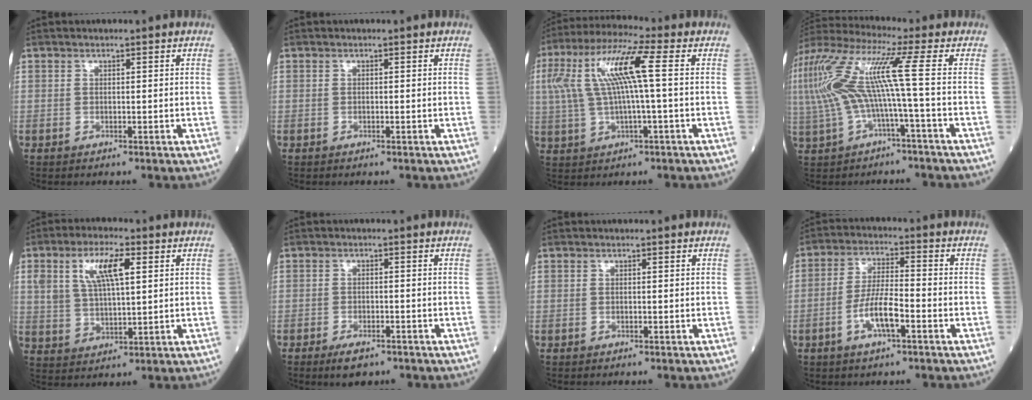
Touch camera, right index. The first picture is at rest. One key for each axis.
{"total": 0.0}
{"total": 11.8, "fx": 1.9, "fy": 1.0, "fz": 11.6, "tx": -0.243, "ty": 0.034, "tz": 0.035}
{"total": 13.0, "fx": -0.6, "fy": 0.2, "fz": 13.0, "tx": -0.285, "ty": 0.037, "tz": -0.017}
{"total": 8.8, "fx": 3.3, "fy": 2.8, "fz": 7.7, "tx": -0.156, "ty": 0.017, "tz": 0.067}
{"total": 3.5, "fx": -2.4, "fy": 1.3, "fz": 2.1, "tx": -0.042, "ty": -0.003, "tz": -0.036}
{"total": 0.0}
{"total": 6.9, "fx": -2.8, "fy": 1.4, "fz": 6.2, "tx": -0.123, "ty": 0.002, "tz": -0.055}